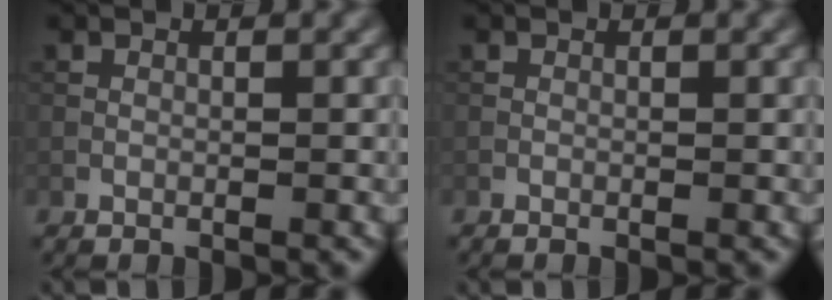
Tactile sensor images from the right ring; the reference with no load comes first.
{"total": 0.0}